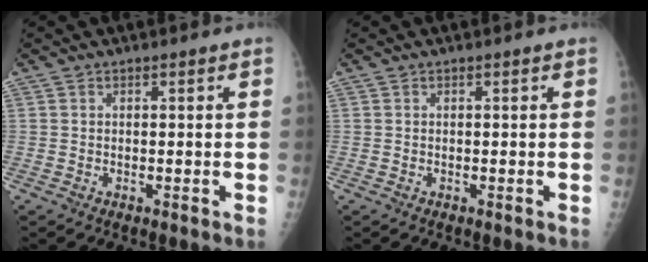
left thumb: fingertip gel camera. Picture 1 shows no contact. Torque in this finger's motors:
{"motor_torque": [0.00, 0.00, 0.00, 0.00, 0.00]}